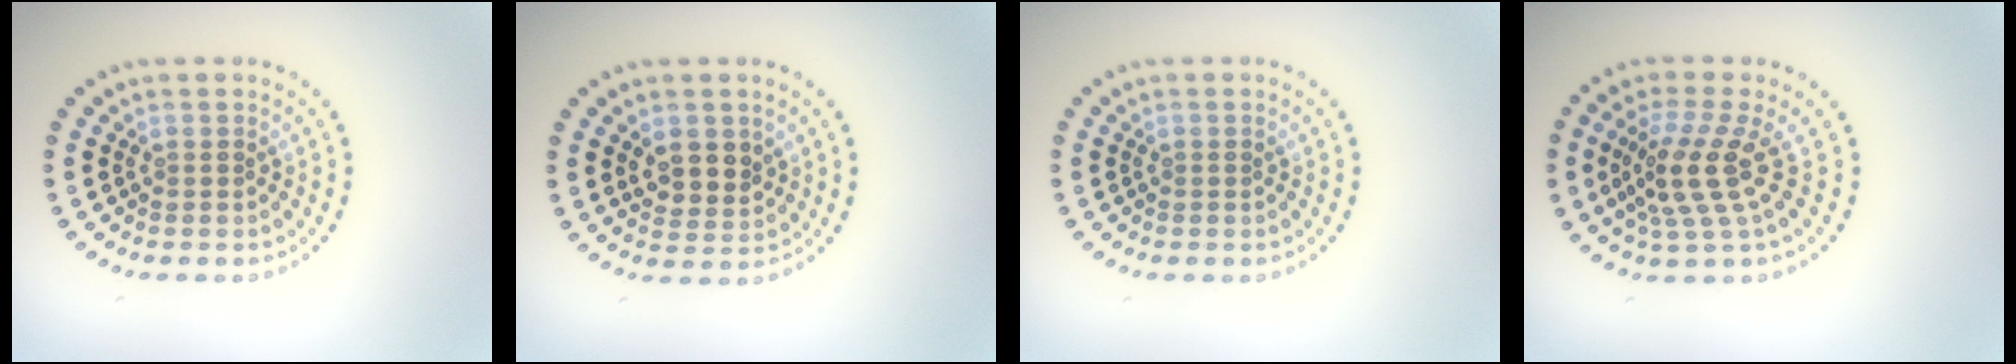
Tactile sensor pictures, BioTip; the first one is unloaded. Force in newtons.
{"total": 2.7, "press": 2.5, "slide": 1.0}
{"total": 0.0}
{"total": 4.0, "press": 2.9, "slide": 2.7}